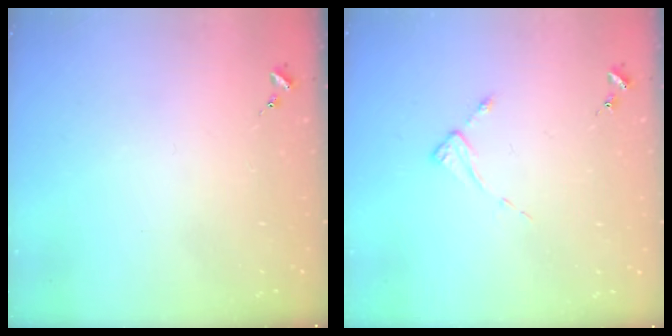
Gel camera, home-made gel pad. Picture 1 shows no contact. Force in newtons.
{"total": 2.5, "press": 2.5, "slide": 0.3}